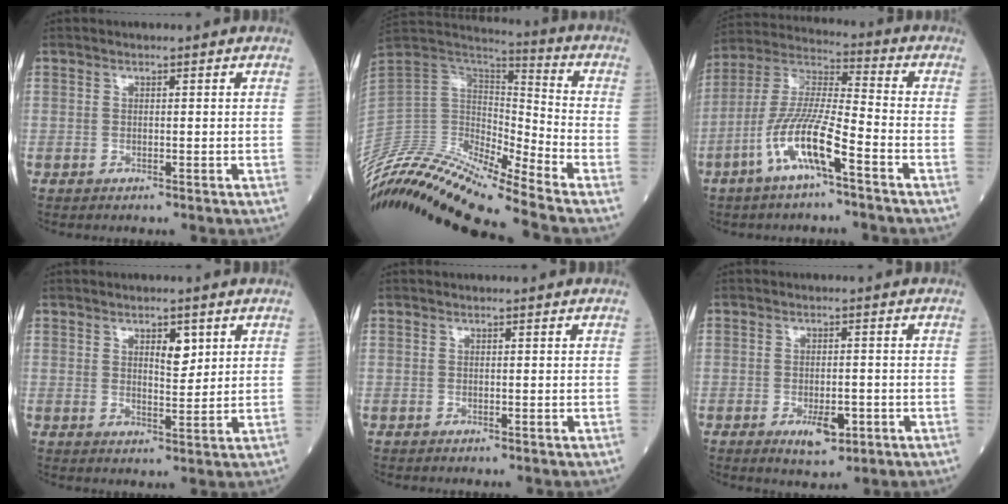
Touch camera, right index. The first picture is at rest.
{"total": 22.2, "force": [-20.1, -0.1, 9.6], "torque": [-0.198, 0.015, -0.365]}
{"total": 11.8, "force": [-5.6, 1.3, 10.4], "torque": [-0.215, 0.001, -0.113]}
{"total": 3.7, "force": [1.7, 1.4, 2.9], "torque": [-0.046, -0.002, 0.028]}
{"total": 0.0}
{"total": 4.6, "force": [-2.0, 1.8, 3.7], "torque": [-0.056, -0.002, -0.022]}